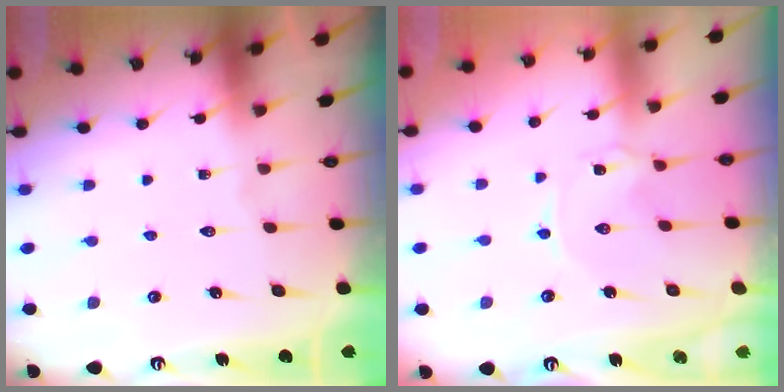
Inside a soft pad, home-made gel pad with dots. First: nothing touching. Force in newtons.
{"total": 0.0}